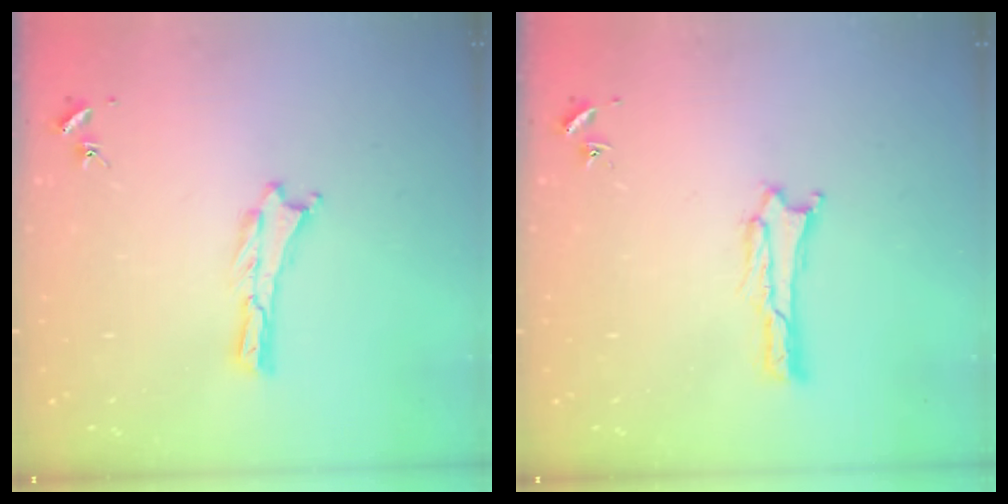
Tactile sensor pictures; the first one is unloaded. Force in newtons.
{"total": 1.9, "press": 1.9, "slide": 0.1}